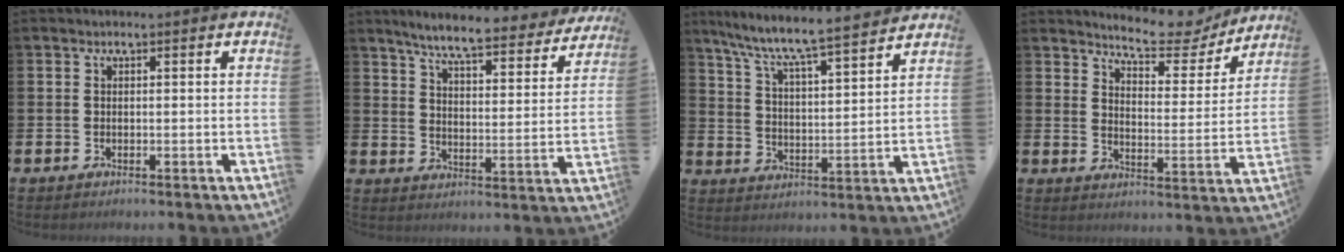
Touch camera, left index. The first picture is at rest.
{"total": 7.0, "force": [6.4, 0.5, 2.7], "torque": [-0.076, -0.044, 0.107]}
{"total": 7.8, "force": [7.3, 0.0, 2.8], "torque": [-0.090, -0.056, 0.122]}
{"total": 7.3, "force": [7.0, 1.4, 1.6], "torque": [-0.045, -0.051, 0.121]}